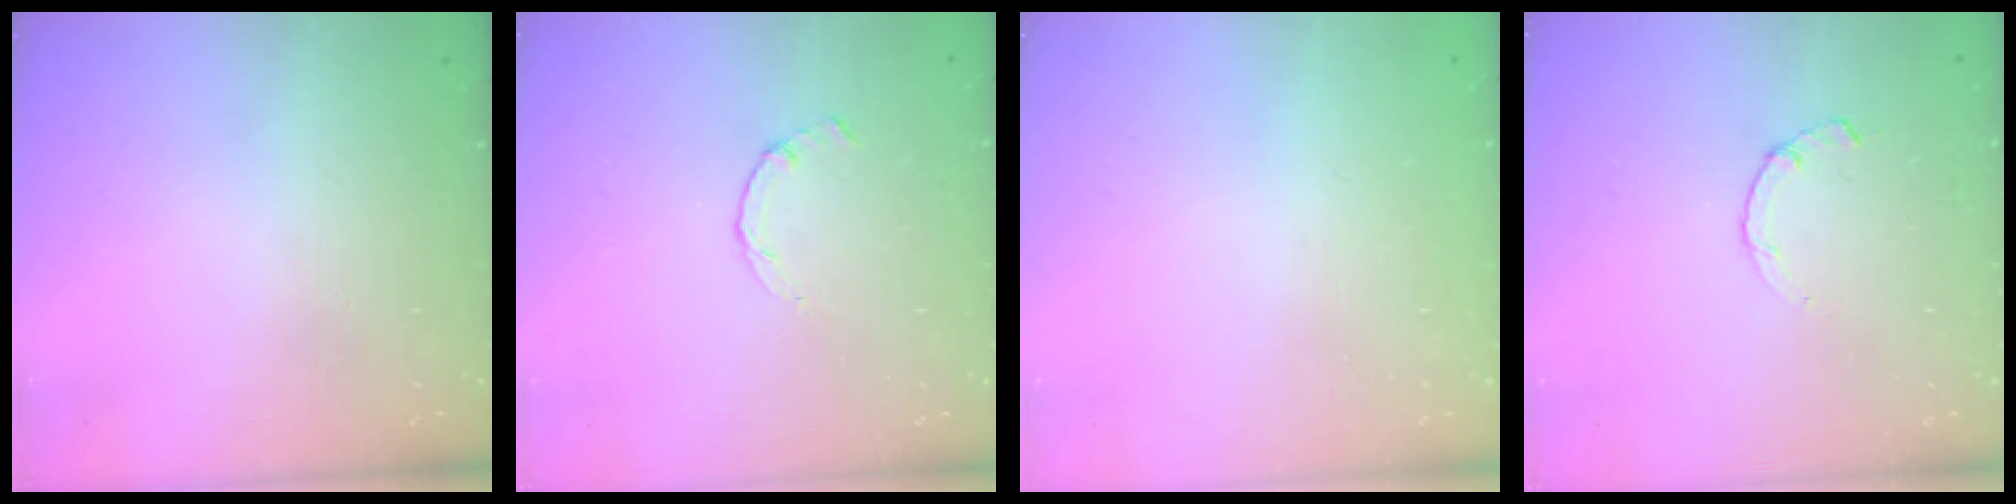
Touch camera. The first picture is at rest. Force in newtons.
{"total": 0.8, "press": 0.7, "slide": 0.2}
{"total": 2.4, "press": 2.4, "slide": 0.2}
{"total": 2.2, "press": 2.2, "slide": 0.2}